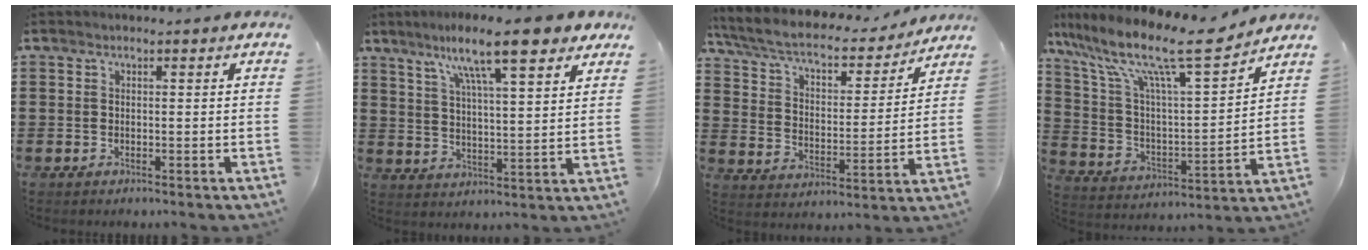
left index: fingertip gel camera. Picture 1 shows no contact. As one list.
[{"total": 12.0, "force": [8.7, 1.6, 8.2], "torque": [-0.149, -0.031, 0.139]}, {"total": 6.3, "force": [5.3, 1.3, 3.2], "torque": [-0.084, -0.036, 0.087]}, {"total": 13.3, "force": [9.8, 2.0, 8.7], "torque": [-0.195, -0.056, 0.159]}]